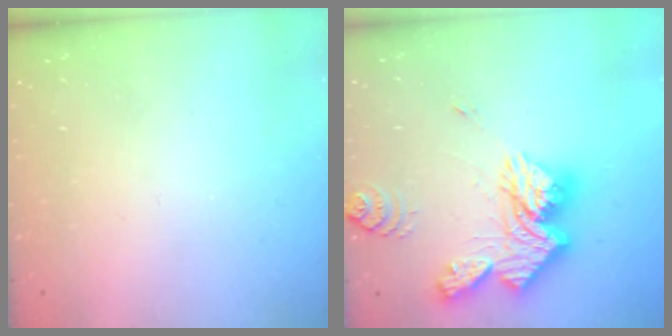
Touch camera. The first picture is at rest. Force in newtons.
{"total": 19.3, "press": 19.1, "slide": 2.0}